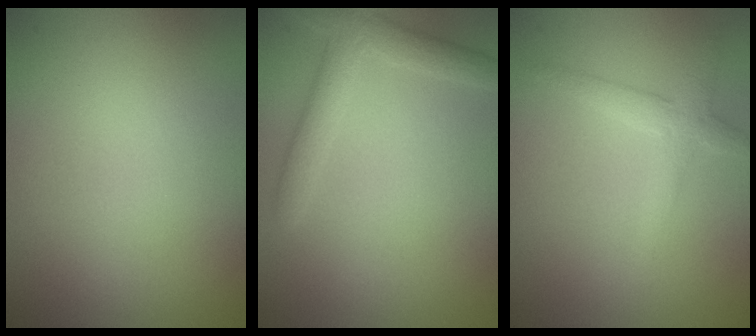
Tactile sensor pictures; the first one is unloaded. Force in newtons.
{"total": 2.9, "press": 2.9, "slide": 0.2}
{"total": 2.4, "press": 2.4, "slide": 0.1}